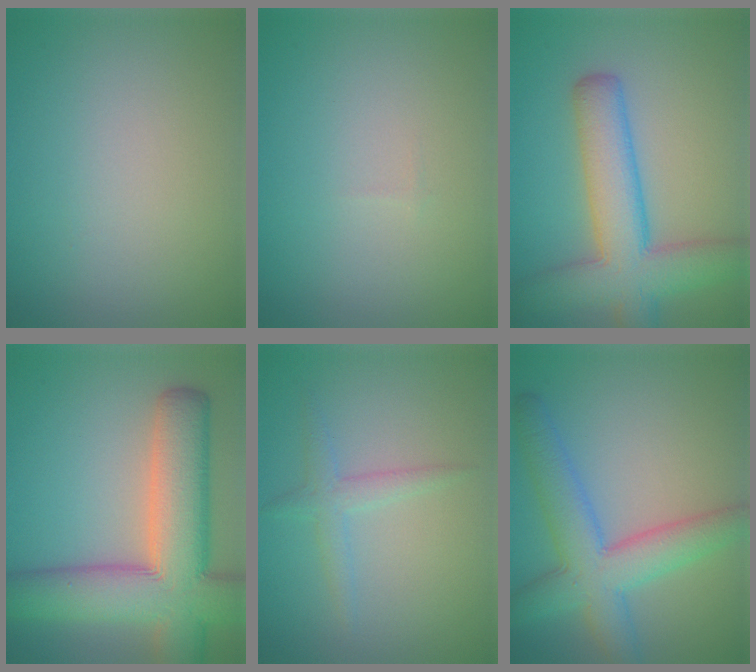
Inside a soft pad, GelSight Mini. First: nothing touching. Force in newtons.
{"total": 0.0}
{"total": 7.9, "press": 7.9, "slide": 0.3}
{"total": 11.7, "press": 11.7, "slide": 0.7}
{"total": 1.9, "press": 1.9, "slide": 0.1}
{"total": 5.3, "press": 5.2, "slide": 0.3}